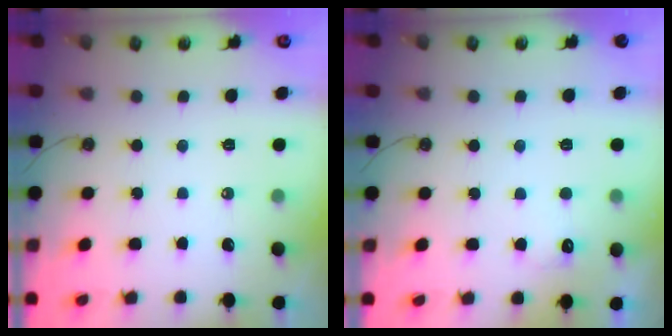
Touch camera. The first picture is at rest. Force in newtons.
{"total": 4.9, "press": 4.8, "slide": 1.0}